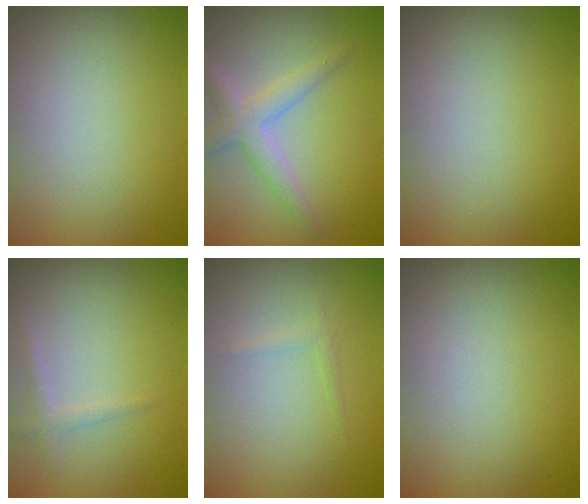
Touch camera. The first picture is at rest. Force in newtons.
{"total": 3.0, "press": 3.0, "slide": 0.1}
{"total": 0.0}
{"total": 1.1, "press": 1.1, "slide": 0.0}
{"total": 0.8, "press": 0.8, "slide": 0.1}
{"total": 0.0}